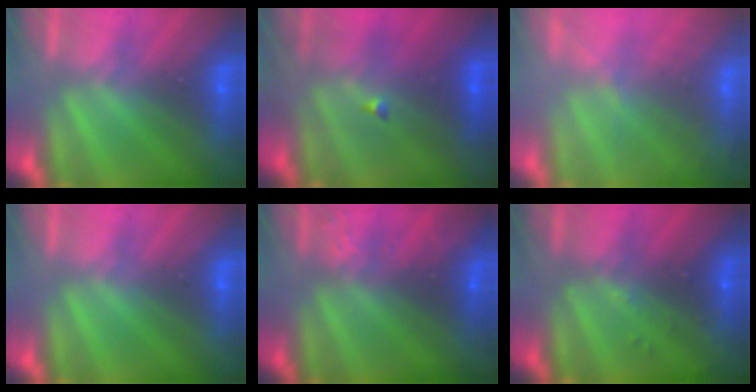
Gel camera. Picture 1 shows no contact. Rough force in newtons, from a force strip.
{"total": 4.1}
{"total": 7.8}
{"total": 0.0}
{"total": 8.9}
{"total": 2.9}